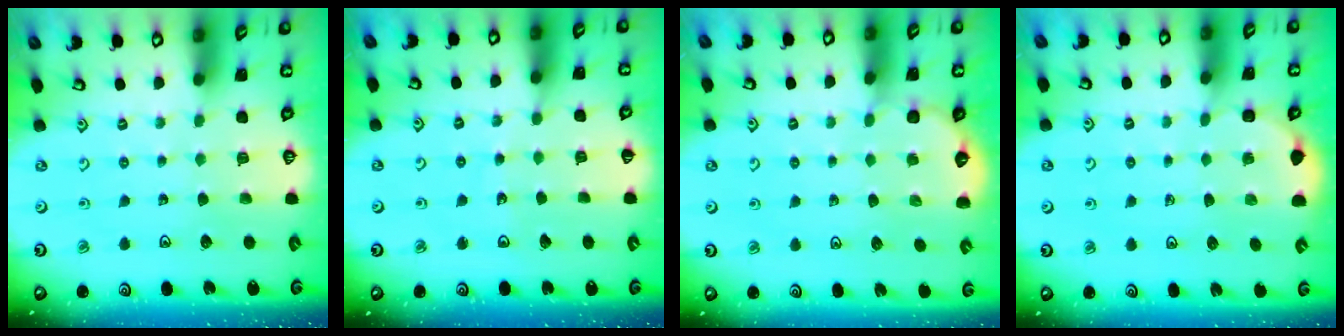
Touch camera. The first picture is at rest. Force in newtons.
{"total": 3.0, "press": 3.0, "slide": 0.2}
{"total": 3.5, "press": 3.1, "slide": 1.7}
{"total": 3.0, "press": 2.9, "slide": 0.9}